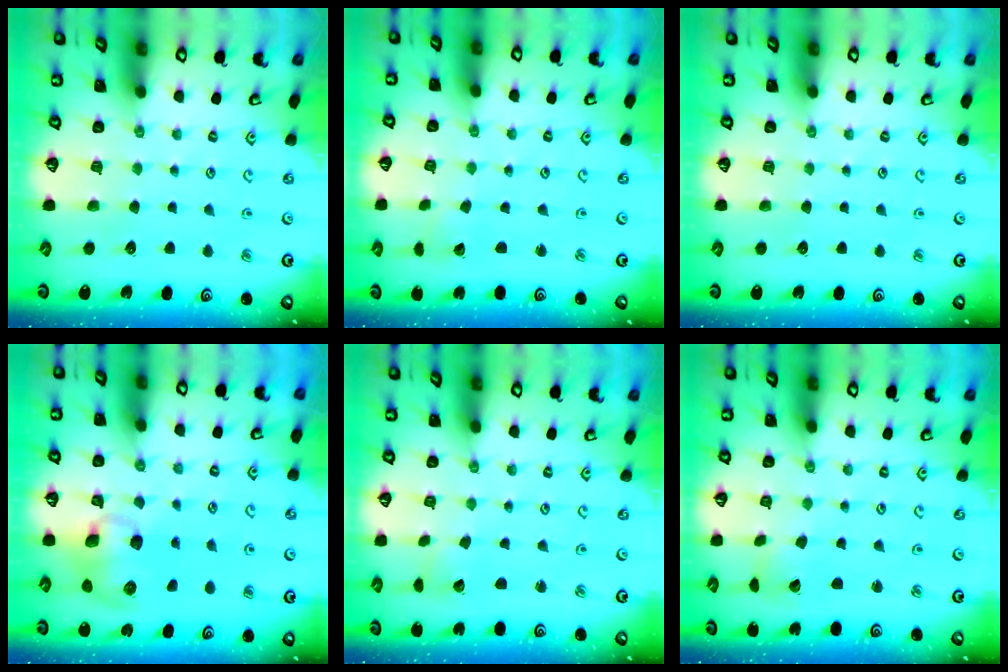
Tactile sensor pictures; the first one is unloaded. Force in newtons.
{"total": 1.7, "press": 1.7, "slide": 0.1}
{"total": 0.0}
{"total": 9.9, "press": 9.8, "slide": 1.1}
{"total": 1.9, "press": 1.9, "slide": 0.1}
{"total": 3.0, "press": 3.0, "slide": 0.4}